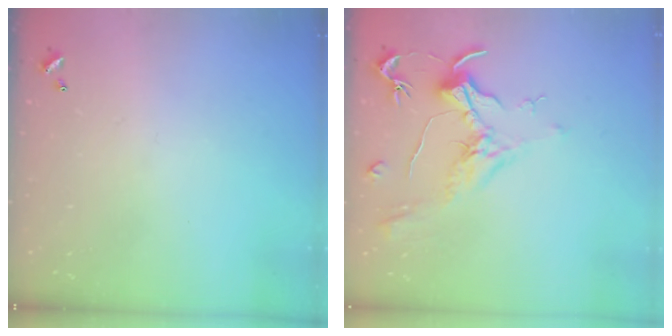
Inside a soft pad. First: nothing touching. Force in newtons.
{"total": 2.0, "press": 1.8, "slide": 0.8}